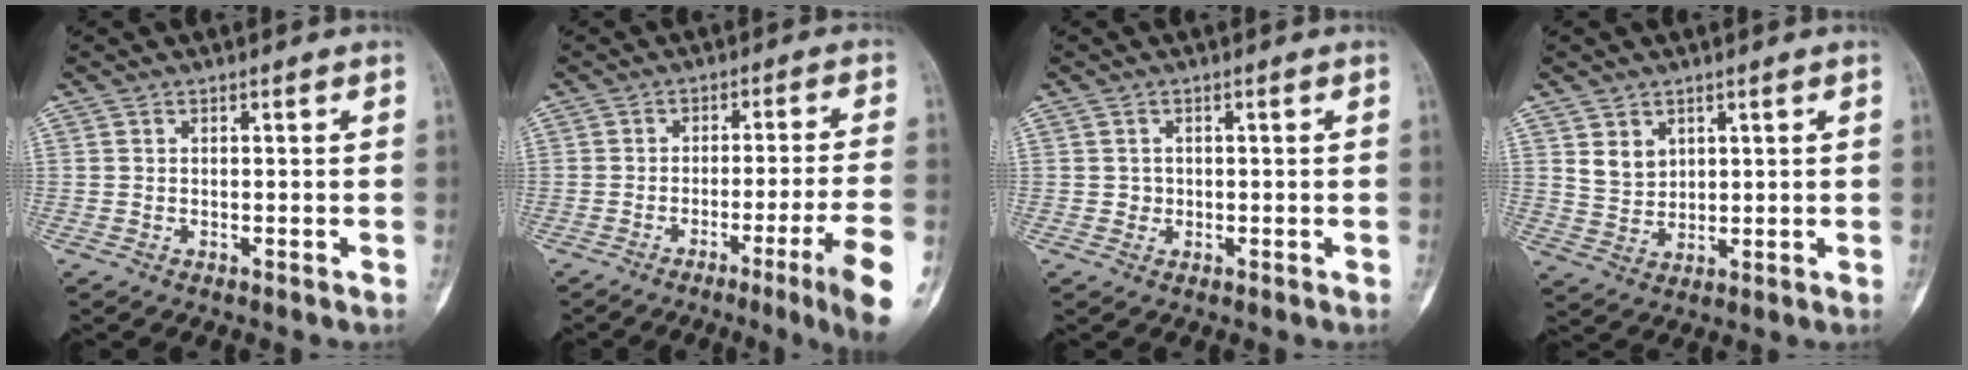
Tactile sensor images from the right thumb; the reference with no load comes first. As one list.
[{"total": 12.0, "force": [-5.6, -0.2, 10.6], "torque": [-0.154, 0.002, -0.081]}, {"total": 1.2, "force": [-0.1, 1.2, 0.2], "torque": [0.006, 0.005, -0.003]}, {"total": 4.5, "force": [2.1, 3.4, 1.8], "torque": [-0.016, -0.021, 0.050]}]